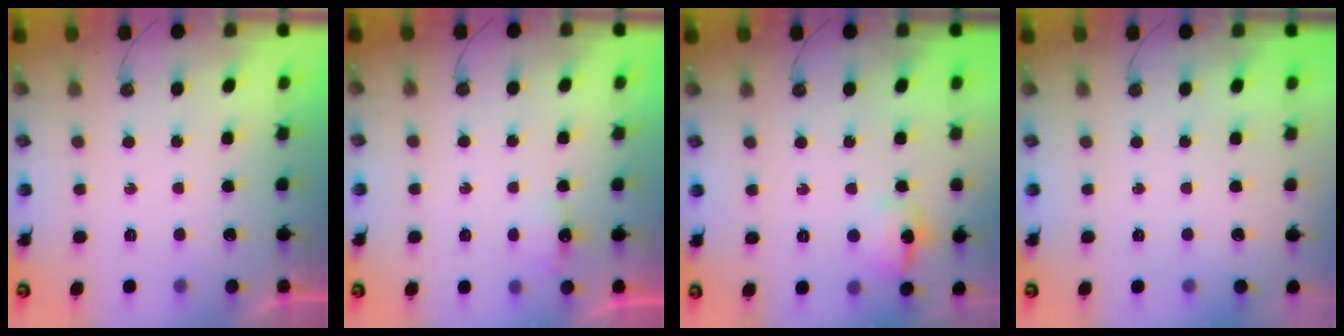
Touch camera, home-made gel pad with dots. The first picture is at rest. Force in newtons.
{"total": 2.8, "press": 2.7, "slide": 0.4}
{"total": 9.6, "press": 9.6, "slide": 0.8}
{"total": 0.0}